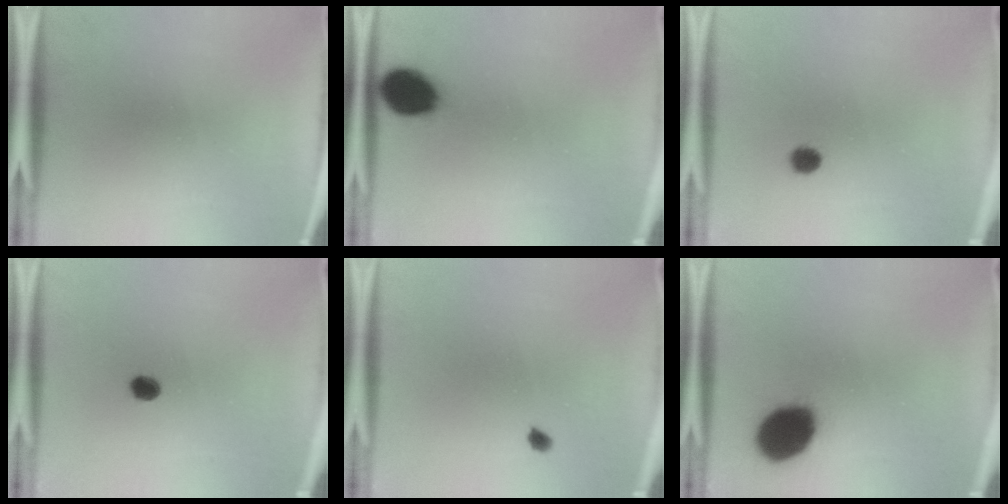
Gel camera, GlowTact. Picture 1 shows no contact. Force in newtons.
{"total": 9.3}
{"total": 2.6}
{"total": 2.7}
{"total": 1.1}
{"total": 16.4}